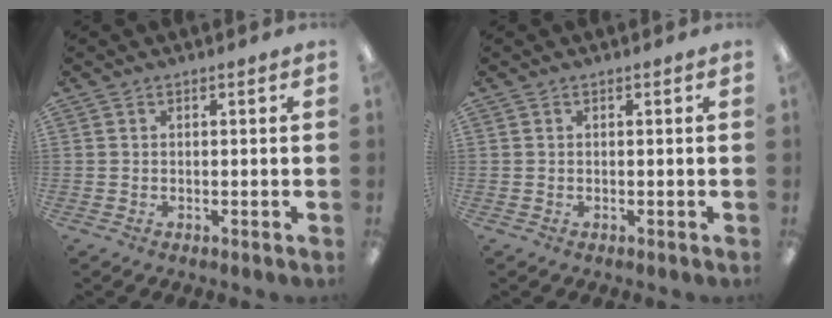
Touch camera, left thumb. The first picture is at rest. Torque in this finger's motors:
{"motor_torque": [-0.05, 0.05, 0.00, 0.00, 0.00]}